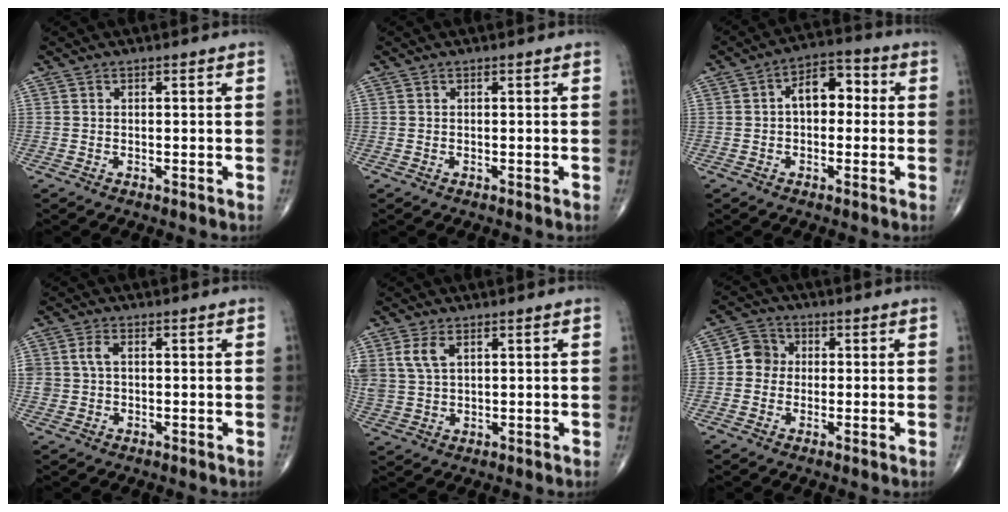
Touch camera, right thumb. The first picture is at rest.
{"total": 0.0}
{"total": 7.8, "force": [0.5, 5.0, 6.0], "torque": [-0.063, 0.029, -0.004]}
{"total": 3.2, "force": [0.4, 2.2, 2.2], "torque": [-0.052, 0.006, 0.009]}
{"total": 5.5, "force": [2.5, 3.2, 3.8], "torque": [-0.085, -0.003, 0.059]}
{"total": 5.0, "force": [0.0, 4.6, 1.8], "torque": [-0.008, 0.011, -0.011]}